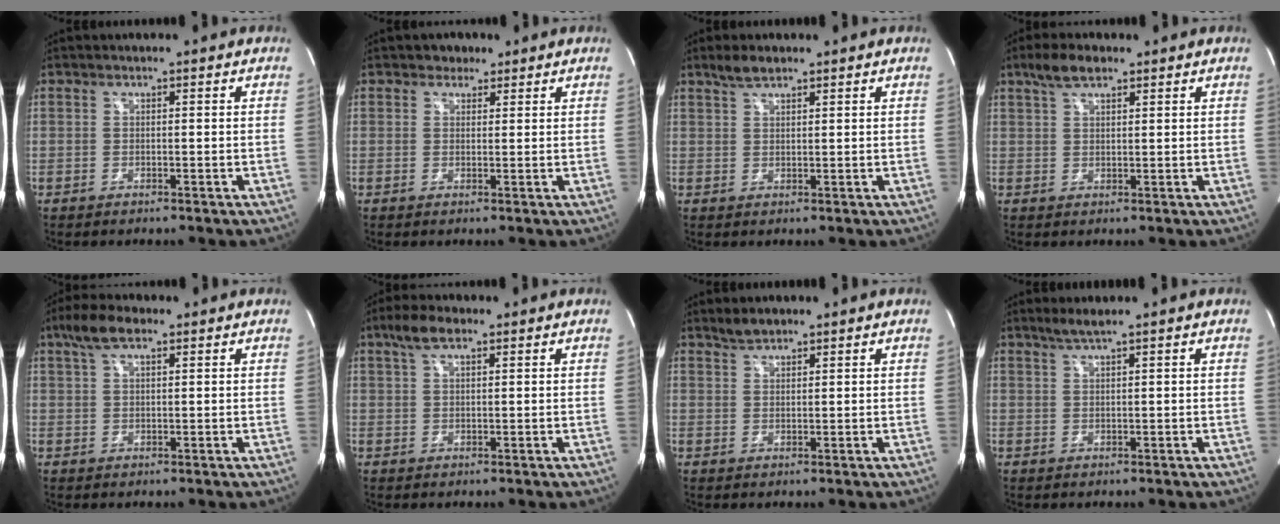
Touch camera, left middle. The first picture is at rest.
{"total": 2.1, "force": [1.4, 1.6, 0.2], "torque": [-0.002, 0.004, 0.017]}
{"total": 2.7, "force": [2.2, 0.8, 1.3], "torque": [-0.031, 0.007, 0.045]}
{"total": 4.4, "force": [3.1, 1.5, 2.7], "torque": [-0.062, 0.015, 0.061]}
{"total": 5.1, "force": [3.2, 1.6, 3.6], "torque": [-0.081, 0.022, 0.062]}
{"total": 4.1, "force": [2.6, 1.3, 2.9], "torque": [-0.067, 0.017, 0.052]}
{"total": 2.0, "force": [1.8, 0.6, 0.5], "torque": [-0.013, 0.006, 0.038]}
{"total": 1.9, "force": [1.5, -0.4, 1.1], "torque": [-0.027, 0.003, 0.034]}